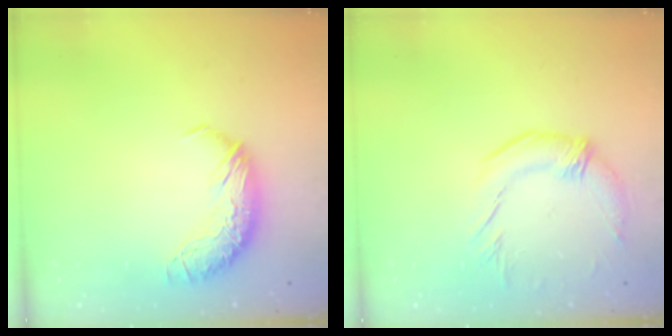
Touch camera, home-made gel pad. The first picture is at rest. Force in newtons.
{"total": 2.3, "press": 1.8, "slide": 1.4}